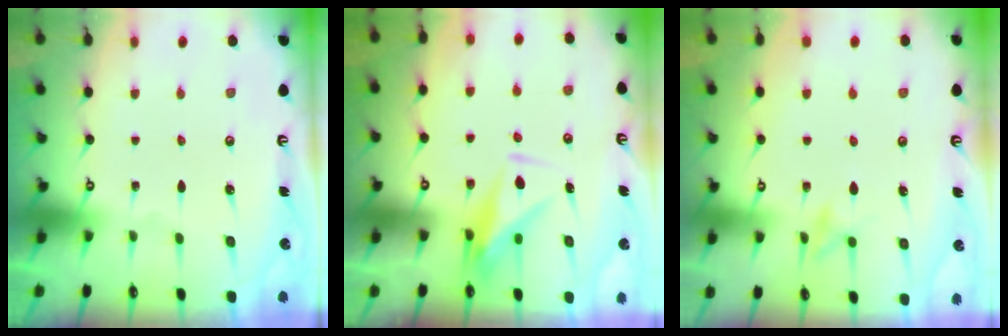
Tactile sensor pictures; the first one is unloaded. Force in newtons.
{"total": 8.0, "press": 8.0, "slide": 0.4}
{"total": 9.9, "press": 9.9, "slide": 0.9}